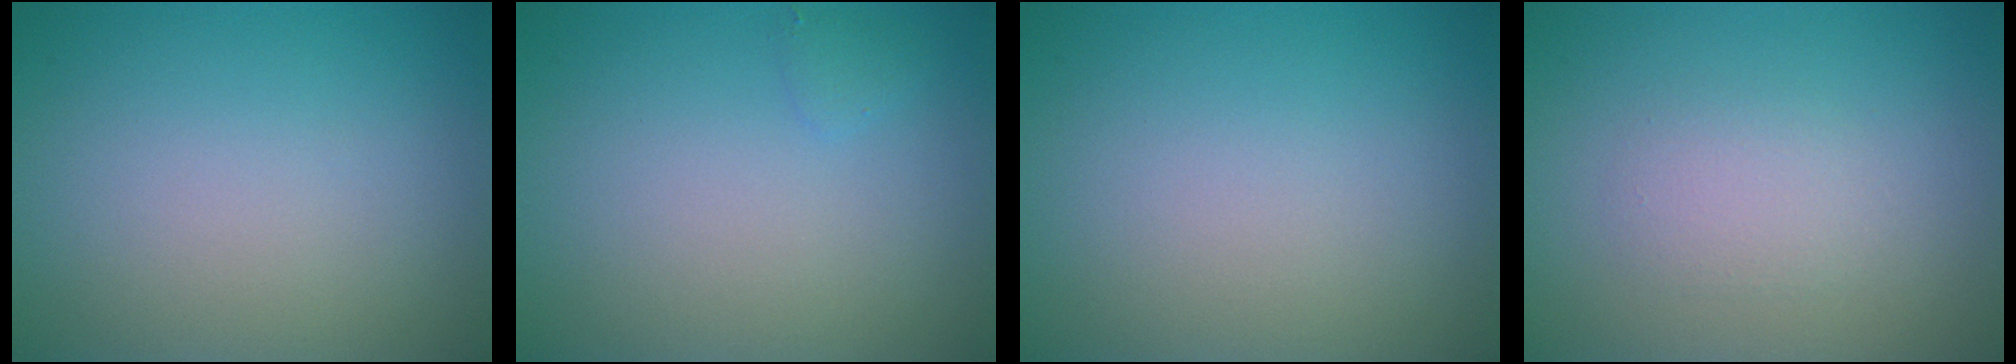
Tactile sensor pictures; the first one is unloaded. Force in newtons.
{"total": 0.6, "press": 0.6, "slide": 0.0}
{"total": 0.0}
{"total": 1.7, "press": 1.7, "slide": 0.1}